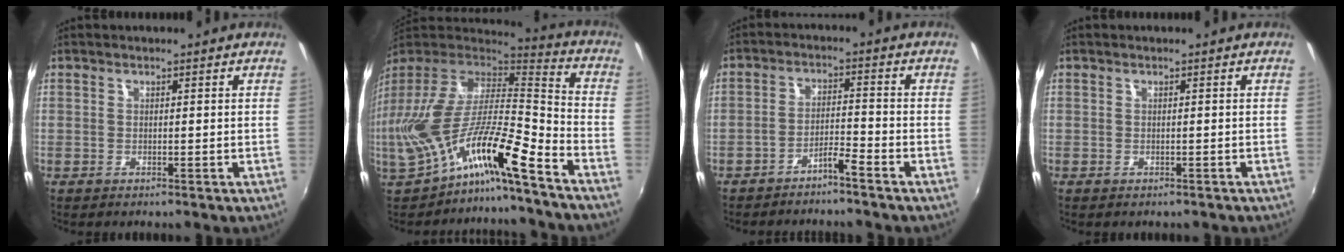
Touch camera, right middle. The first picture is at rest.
{"total": 14.4, "force": [-8.4, 3.0, 11.4], "torque": [-0.193, -0.001, -0.159]}
{"total": 3.5, "force": [-3.0, 0.1, 1.7], "torque": [-0.044, 0.008, -0.056]}
{"total": 1.1, "force": [-0.9, 0.5, 0.4], "torque": [-0.010, -0.003, -0.010]}